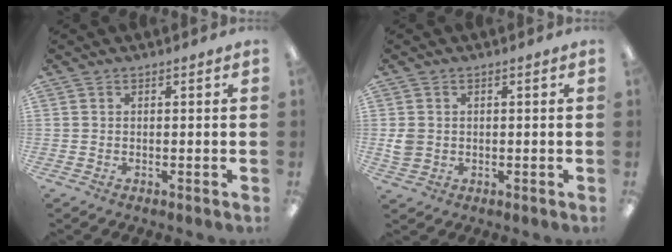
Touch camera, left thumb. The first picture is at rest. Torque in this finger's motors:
{"motor_torque": [-0.08, 0.14, 0.25, -0.30, 0.01]}